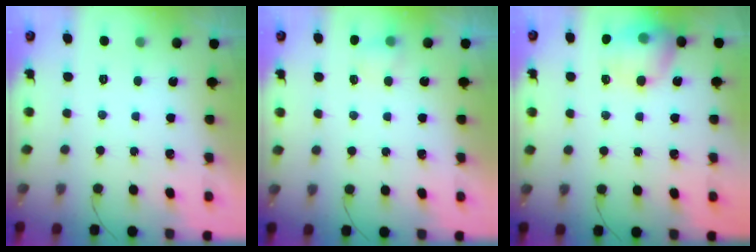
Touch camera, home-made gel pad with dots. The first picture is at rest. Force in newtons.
{"total": 3.5, "press": 3.3, "slide": 1.0}
{"total": 14.0, "press": 13.9, "slide": 1.8}